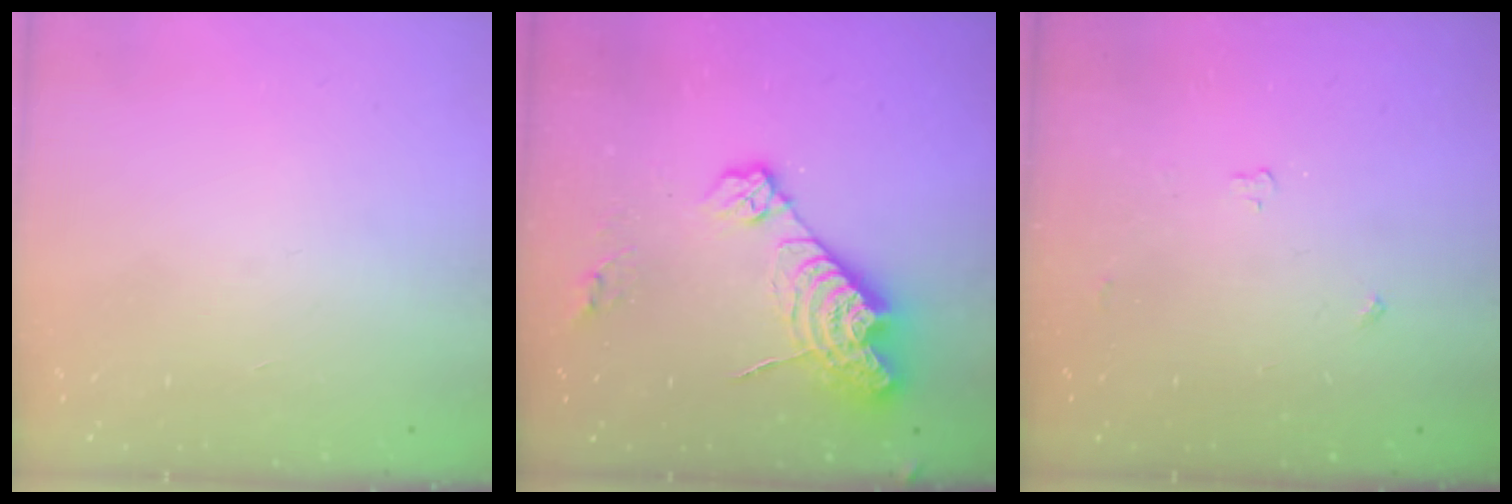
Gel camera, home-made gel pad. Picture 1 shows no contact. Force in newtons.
{"total": 13.9, "press": 13.8, "slide": 1.3}
{"total": 2.8, "press": 2.8, "slide": 0.5}